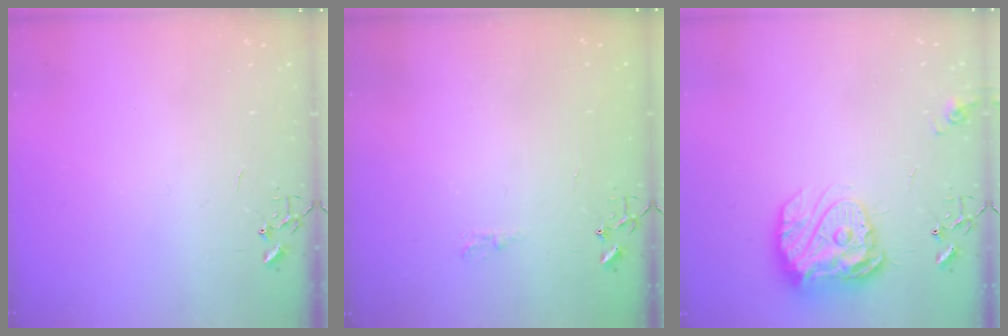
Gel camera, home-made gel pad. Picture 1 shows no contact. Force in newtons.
{"total": 5.1, "press": 5.1, "slide": 0.4}
{"total": 17.1, "press": 17.0, "slide": 1.5}